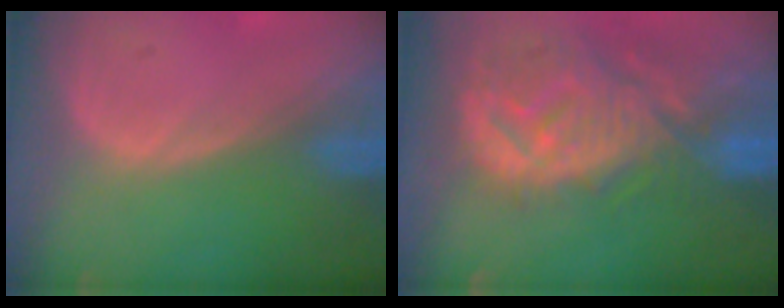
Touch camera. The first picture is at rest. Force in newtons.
{"total": 12.4, "press": 11.0, "slide": 5.7}